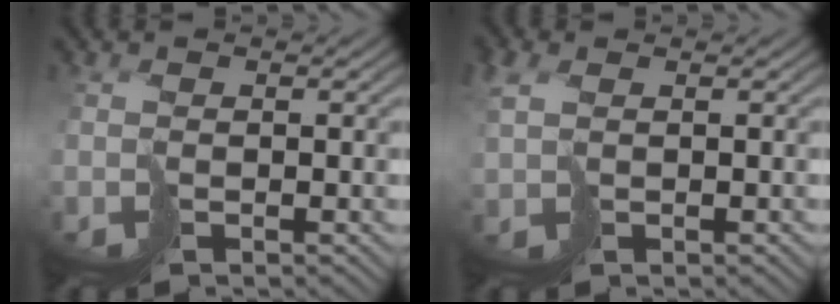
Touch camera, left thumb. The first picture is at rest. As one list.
[{"total": 2.8, "force": [0.6, 1.8, 2.1], "torque": [-0.061, -0.005, 0.012]}]